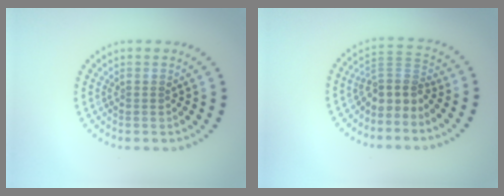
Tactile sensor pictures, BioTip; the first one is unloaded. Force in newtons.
{"total": 3.4, "press": 2.6, "slide": 2.2}